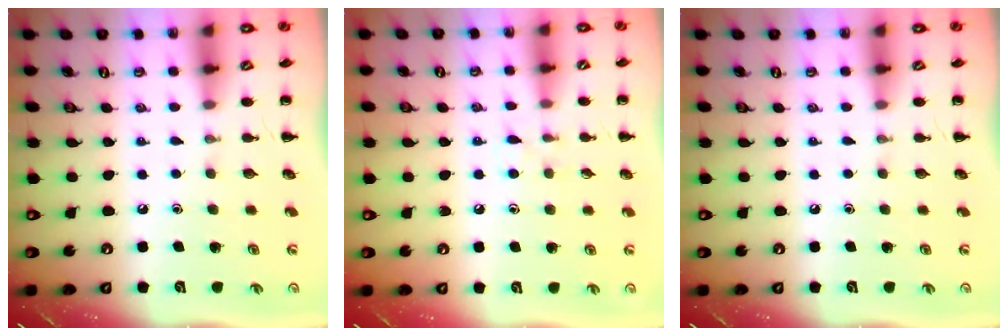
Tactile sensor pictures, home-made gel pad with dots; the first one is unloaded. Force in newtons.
{"total": 4.8, "press": 4.4, "slide": 2.0}
{"total": 0.0}